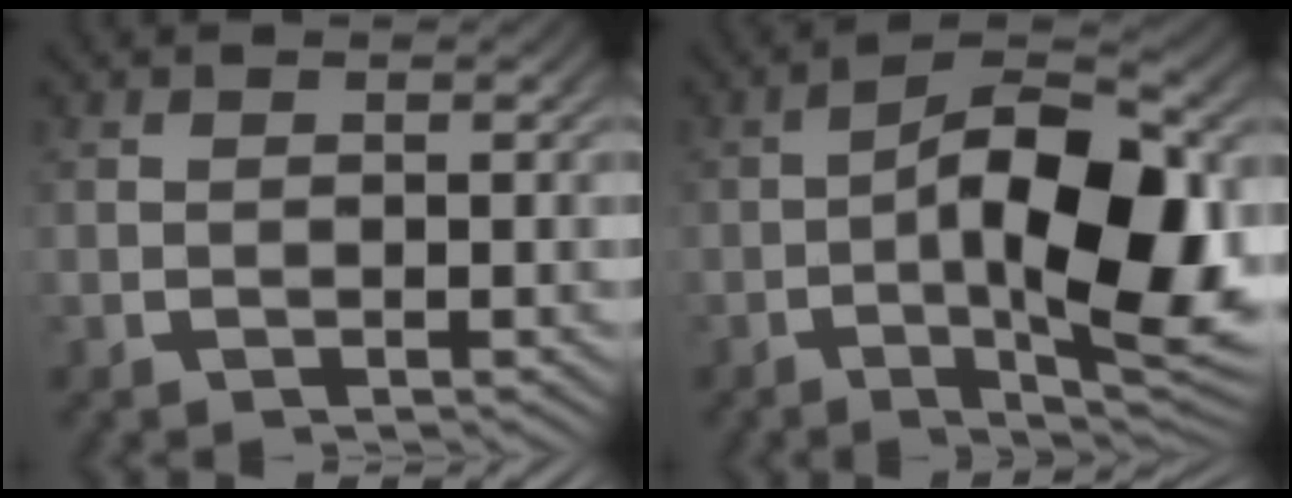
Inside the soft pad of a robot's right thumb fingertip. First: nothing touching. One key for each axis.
{"total": 14.6, "fx": -2.2, "fy": 6.9, "fz": 12.7, "tx": -0.200, "ty": -0.030, "tz": -0.030}